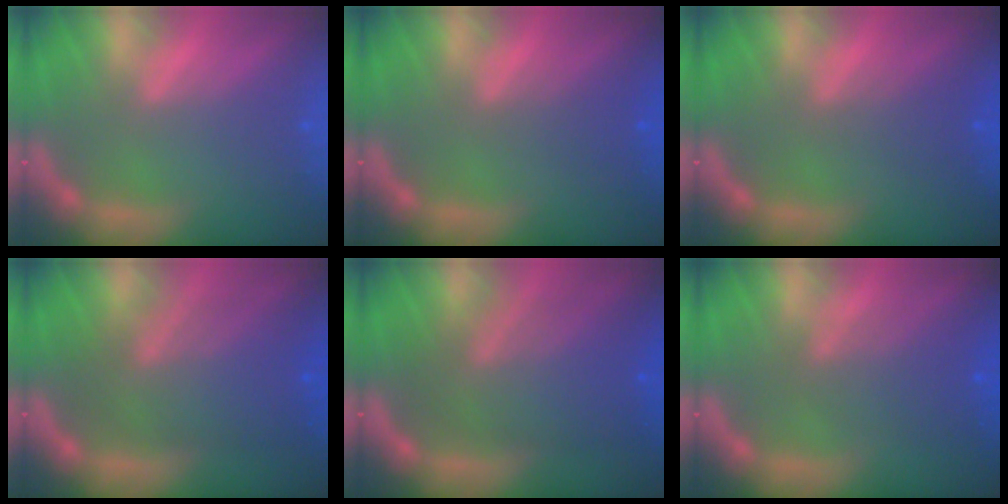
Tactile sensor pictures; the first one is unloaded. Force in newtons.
{"total": 2.0}
{"total": 2.0}
{"total": 8.5}
{"total": 8.5}
{"total": 4.6}